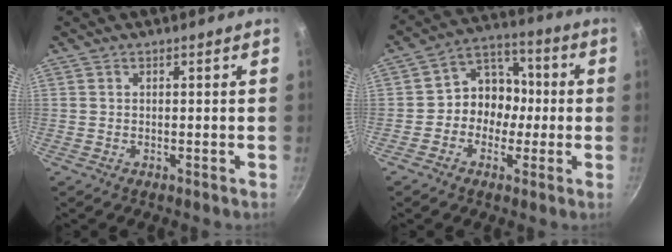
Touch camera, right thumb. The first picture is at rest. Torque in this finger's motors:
{"motor_torque": [0.21, 0.18, -0.08, -0.08, 0.02]}